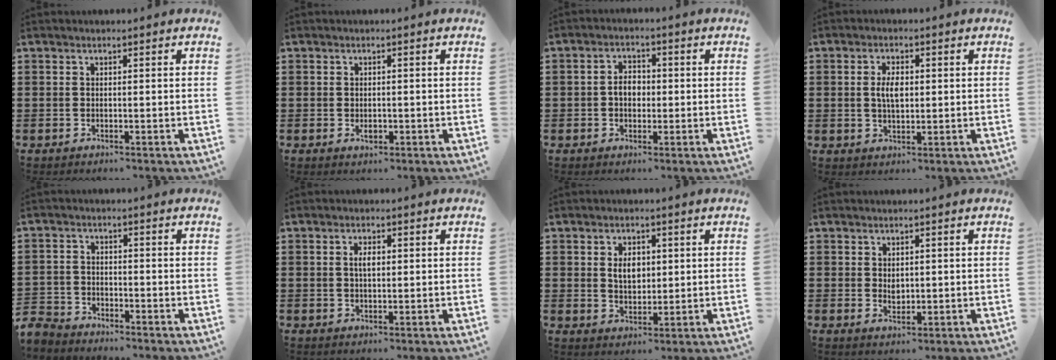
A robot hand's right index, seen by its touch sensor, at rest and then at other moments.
{"total": 1.4, "force": [-0.3, 0.8, 1.1], "torque": [-0.021, 0.002, -0.005]}
{"total": 3.3, "force": [-0.3, 2.3, 2.4], "torque": [-0.048, 0.008, -0.008]}
{"total": 3.9, "force": [0.3, 1.9, 3.4], "torque": [-0.061, 0.004, 0.002]}
{"total": 3.4, "force": [-3.3, 0.7, 0.0], "torque": [-0.021, -0.007, -0.075]}
{"total": 2.2, "force": [0.3, 1.0, 2.0], "torque": [-0.041, 0.006, 0.004]}
{"total": 4.0, "force": [0.7, 2.7, 2.9], "torque": [-0.056, 0.009, 0.009]}
{"total": 1.9, "force": [0.3, 1.2, 1.4], "torque": [-0.020, 0.002, 0.004]}